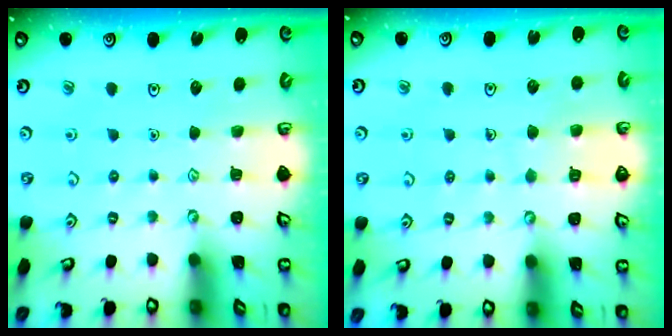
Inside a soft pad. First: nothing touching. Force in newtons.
{"total": 5.1, "press": 5.1, "slide": 0.4}